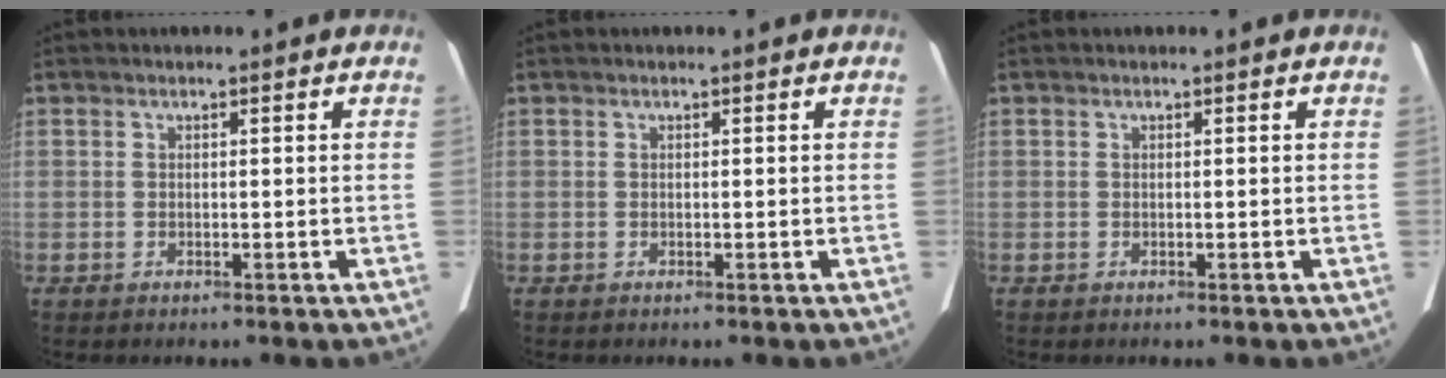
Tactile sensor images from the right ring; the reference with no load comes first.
{"total": 0.0}
{"total": 0.0}